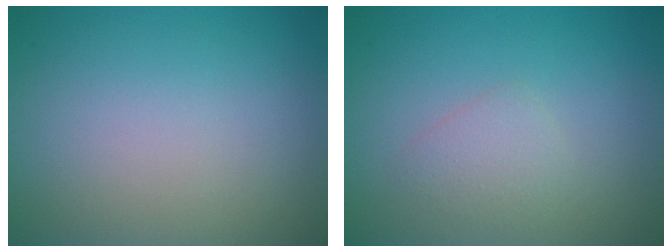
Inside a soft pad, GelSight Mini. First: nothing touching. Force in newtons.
{"total": 1.7, "press": 1.7, "slide": 0.1}